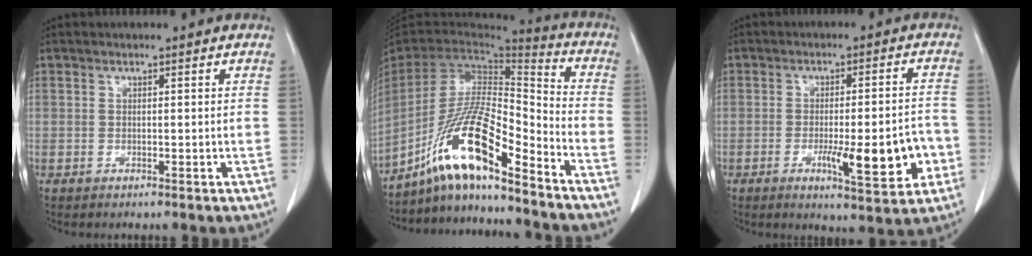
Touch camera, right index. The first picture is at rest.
{"total": 15.3, "force": [-10.8, 1.4, 10.7], "torque": [-0.206, 0.007, -0.199]}
{"total": 11.0, "force": [-3.4, 2.1, 10.2], "torque": [-0.140, 0.001, -0.040]}